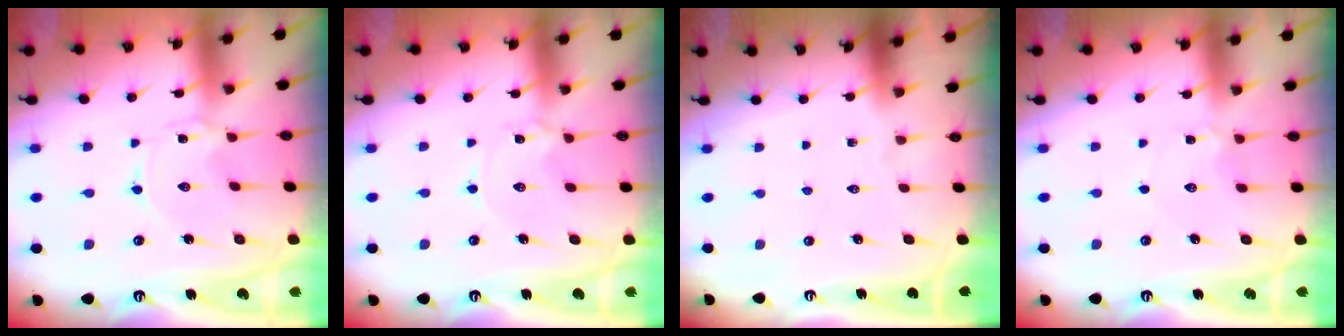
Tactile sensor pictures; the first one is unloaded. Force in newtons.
{"total": 3.3, "press": 3.2, "slide": 0.3}
{"total": 0.0}
{"total": 2.3, "press": 2.3, "slide": 0.2}